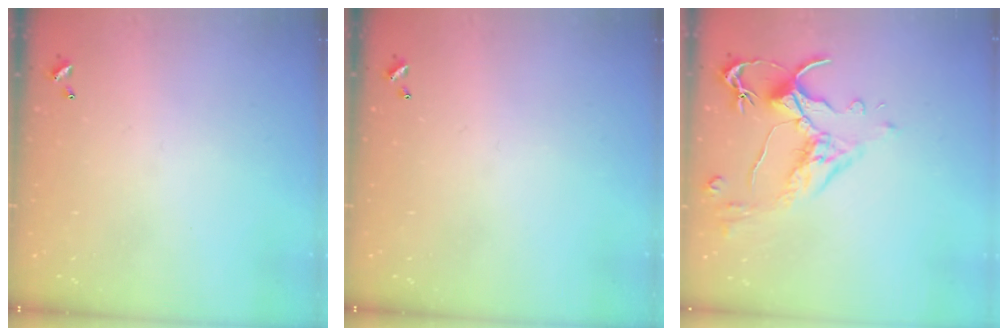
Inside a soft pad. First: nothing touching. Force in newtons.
{"total": 0.0}
{"total": 2.5, "press": 2.1, "slide": 1.4}